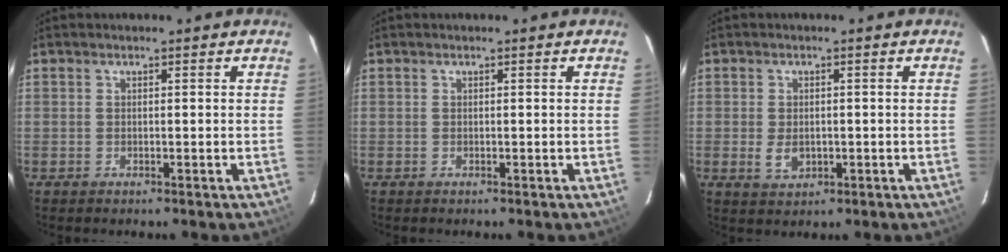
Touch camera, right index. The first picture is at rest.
{"total": 0.0}
{"total": 3.6, "force": [-0.7, 2.5, 2.5], "torque": [-0.049, -0.004, -0.007]}